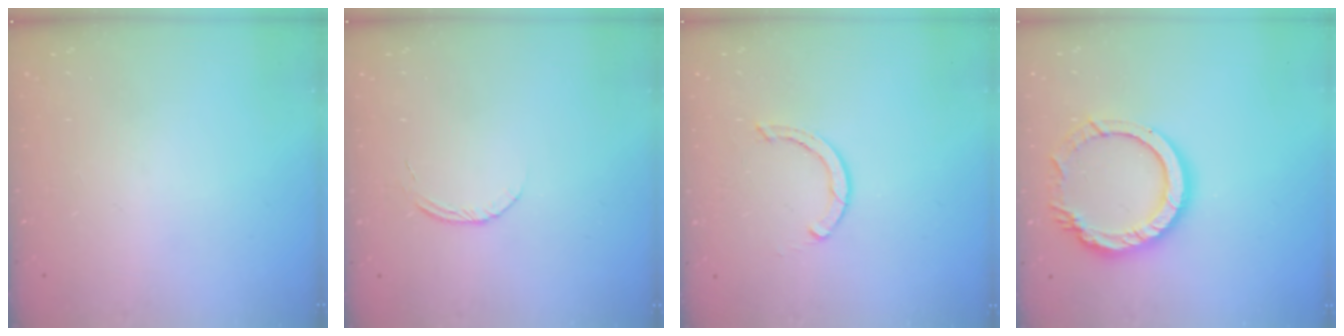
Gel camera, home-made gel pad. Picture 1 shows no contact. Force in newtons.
{"total": 4.2, "press": 4.2, "slide": 0.4}
{"total": 2.4, "press": 2.4, "slide": 0.0}
{"total": 13.2, "press": 13.1, "slide": 1.1}